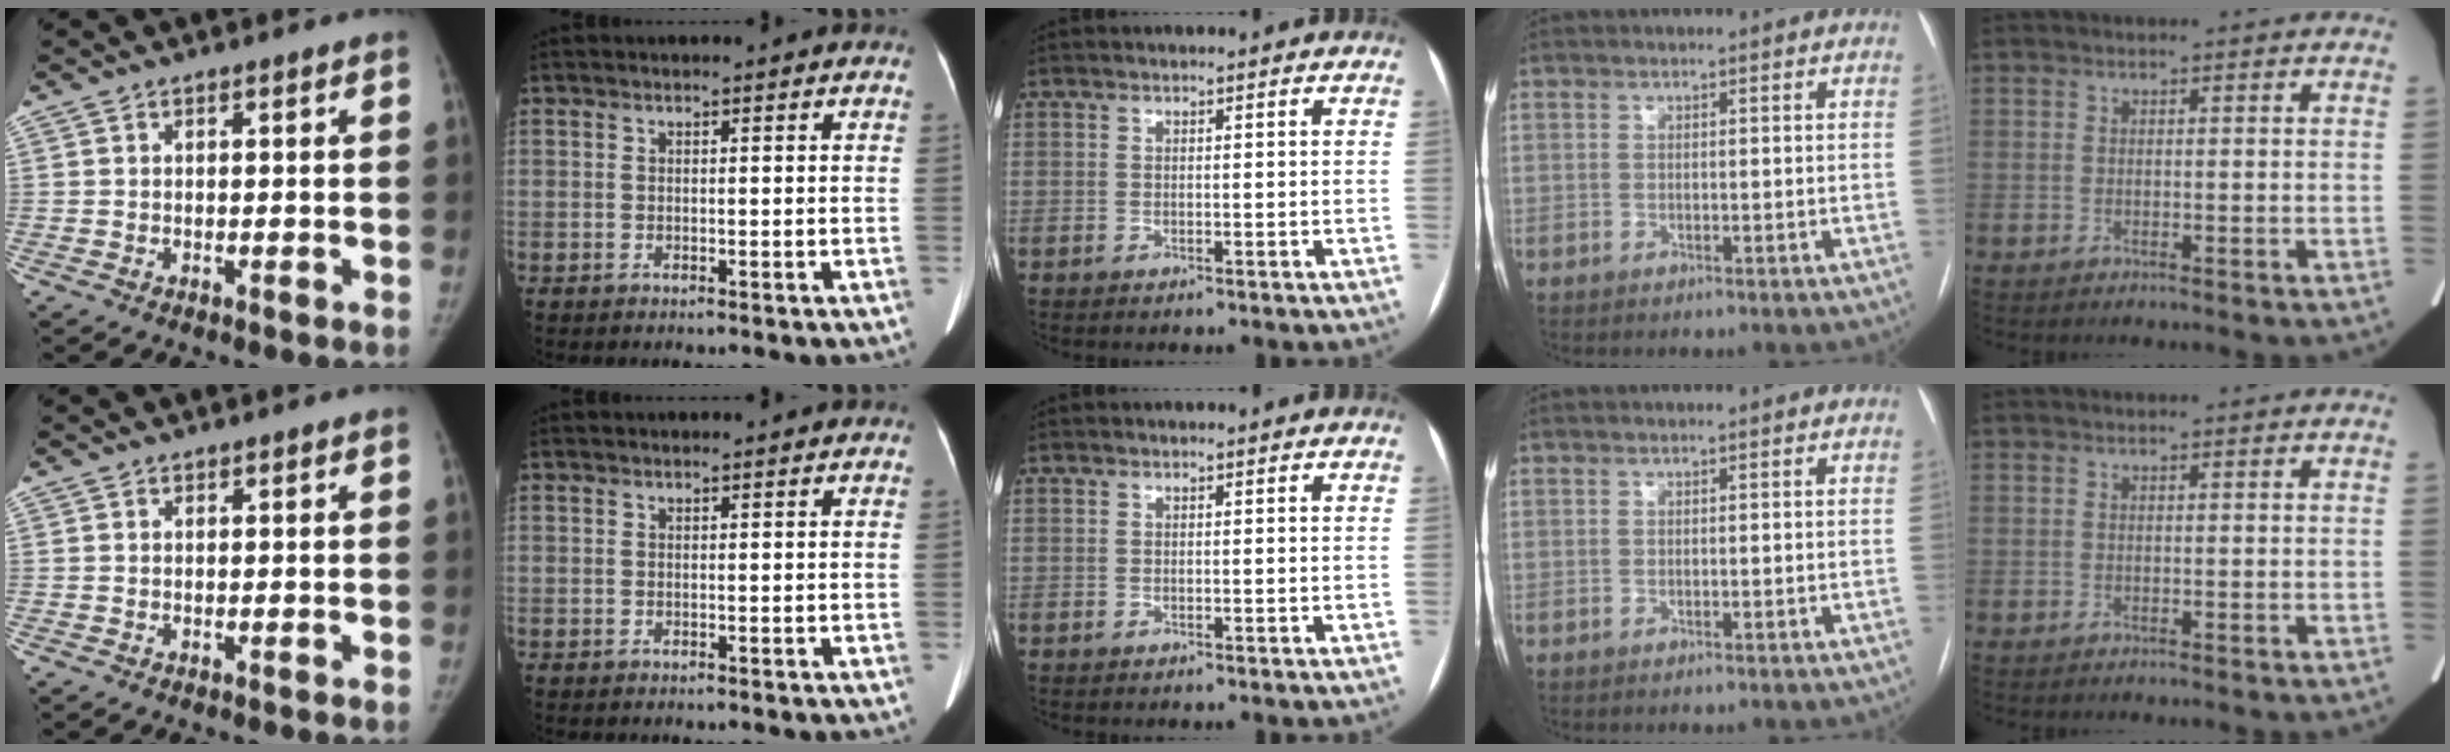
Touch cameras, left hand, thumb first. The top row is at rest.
{}